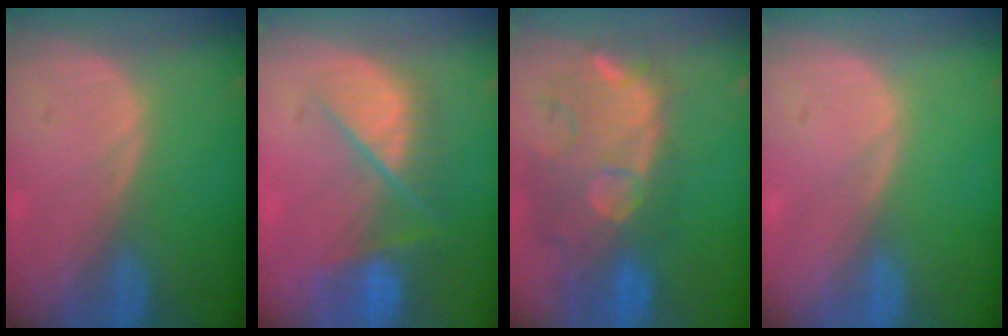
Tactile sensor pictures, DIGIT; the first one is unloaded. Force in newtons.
{"total": 9.6, "press": 8.2, "slide": 5.1}
{"total": 12.9, "press": 11.3, "slide": 6.2}
{"total": 0.0}